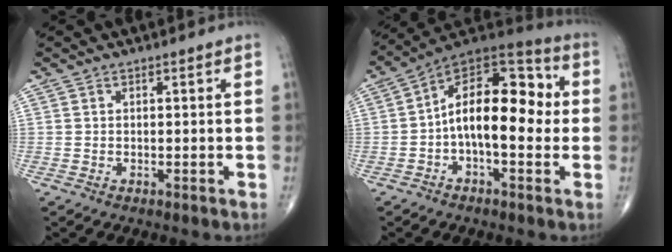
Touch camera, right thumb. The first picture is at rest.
{"total": 17.2, "force": [-0.4, 8.8, 14.8], "torque": [-0.199, 0.051, -0.017]}